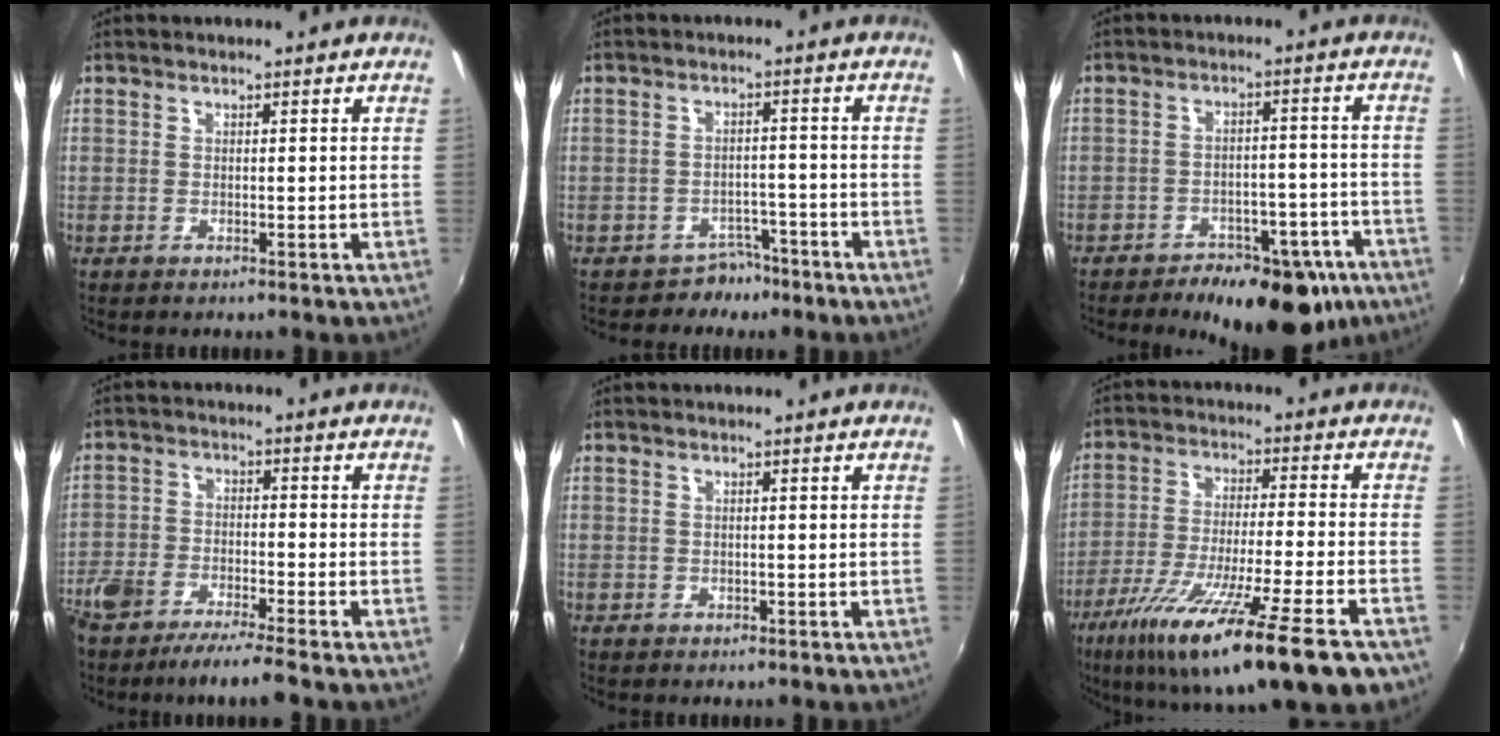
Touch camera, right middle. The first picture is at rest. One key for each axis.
{"total": 4.2, "fx": -3.4, "fy": 2.5, "fz": 0.0, "tx": 0.000, "ty": 0.019, "tz": -0.049}
{"total": 17.6, "fx": -13.0, "fy": 8.1, "fz": 8.7, "tx": -0.140, "ty": 0.004, "tz": -0.152}
{"total": 9.5, "fx": -7.8, "fy": 1.0, "fz": 5.4, "tx": -0.125, "ty": -0.020, "tz": -0.141}
{"total": 0.0}
{"total": 21.9, "fx": -13.7, "fy": 1.2, "fz": 17.0, "tx": -0.303, "ty": -0.082, "tz": -0.226}